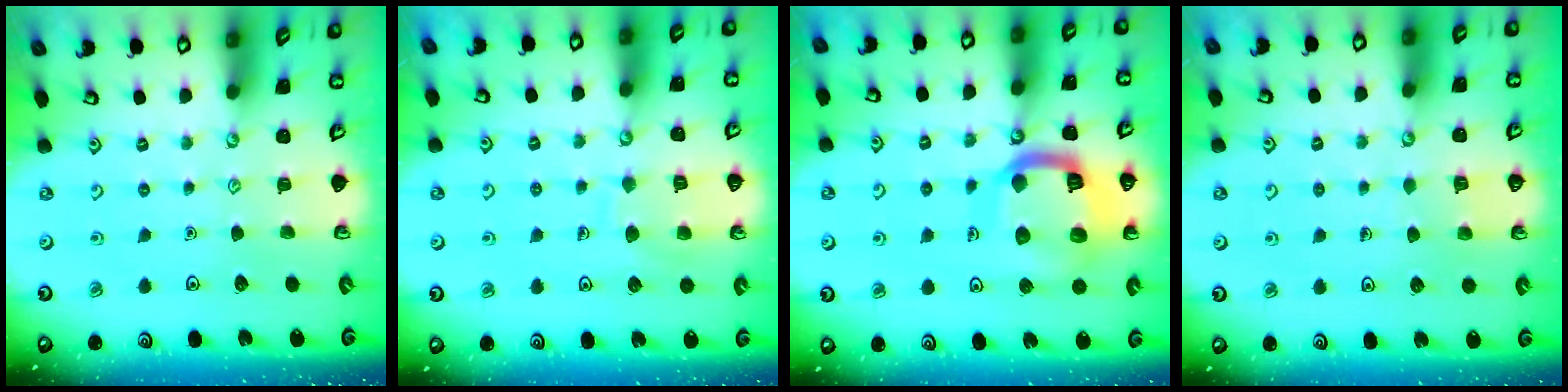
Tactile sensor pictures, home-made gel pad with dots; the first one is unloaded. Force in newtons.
{"total": 8.6, "press": 8.6, "slide": 0.7}
{"total": 17.3, "press": 17.2, "slide": 1.9}
{"total": 2.2, "press": 2.2, "slide": 0.0}